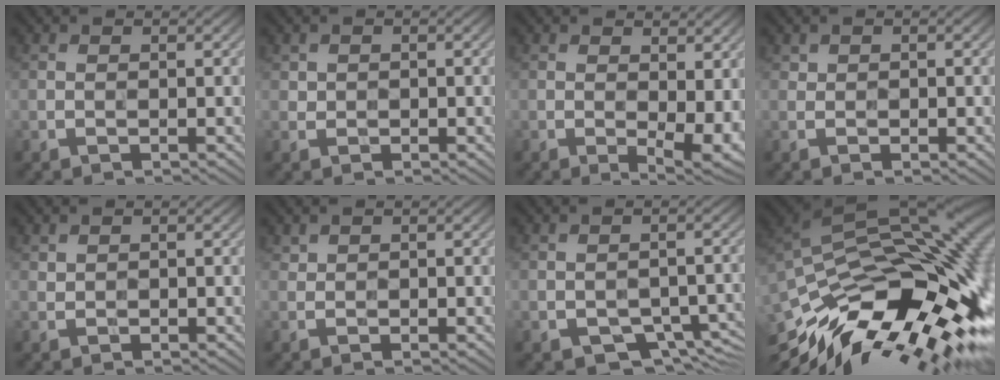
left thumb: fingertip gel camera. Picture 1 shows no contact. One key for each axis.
{"total": 1.2, "fx": 0.3, "fy": 1.1, "fz": 0.2, "tx": -0.003, "ty": 0.000, "tz": 0.004}
{"total": 4.8, "fx": 0.2, "fy": 2.0, "fz": 4.3, "tx": -0.064, "ty": -0.005, "tz": 0.007}
{"total": 1.1, "fx": 0.3, "fy": 0.8, "fz": 0.6, "tx": -0.009, "ty": 0.004, "tz": 0.005}
{"total": 0.7, "fx": 0.4, "fy": 0.4, "fz": 0.4, "tx": -0.009, "ty": 0.004, "tz": 0.010}
{"total": 0.9, "fx": 0.6, "fy": 0.5, "fz": 0.5, "tx": -0.009, "ty": 0.004, "tz": 0.011}
{"total": 6.2, "fx": -3.1, "fy": 3.7, "fz": 3.9, "tx": -0.060, "ty": -0.013, "tz": -0.040}
{"total": 16.9, "fx": -7.8, "fy": 7.3, "fz": 13.1, "tx": -0.239, "ty": -0.009, "tz": -0.129}